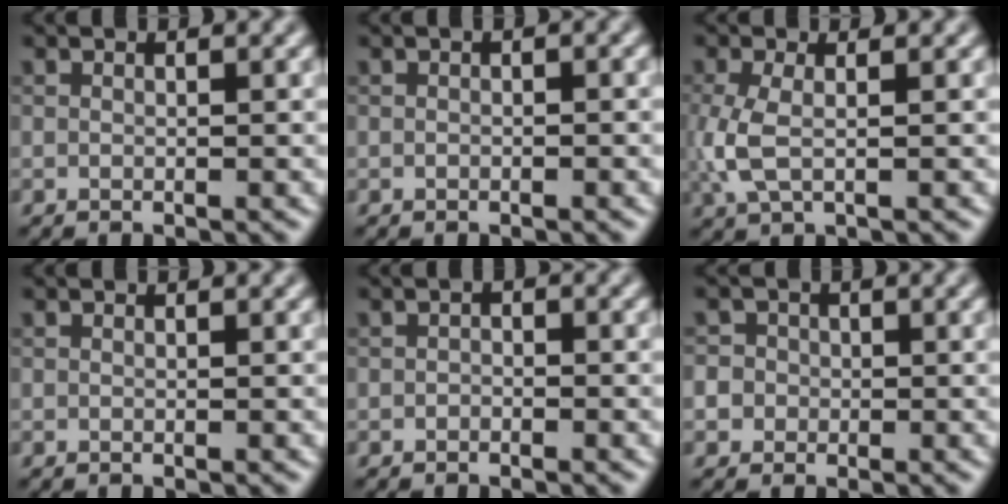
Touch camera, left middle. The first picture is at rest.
{"total": 0.6, "force": [-0.1, 0.3, 0.5], "torque": [-0.008, 0.003, -0.002]}
{"total": 3.2, "force": [0.0, 1.6, 2.8], "torque": [-0.075, -0.002, -0.001]}
{"total": 0.0}
{"total": 0.7, "force": [-0.3, 0.5, 0.4], "torque": [-0.007, 0.000, -0.008]}
{"total": 4.0, "force": [-0.3, 3.8, 1.1], "torque": [0.004, 0.024, -0.032]}